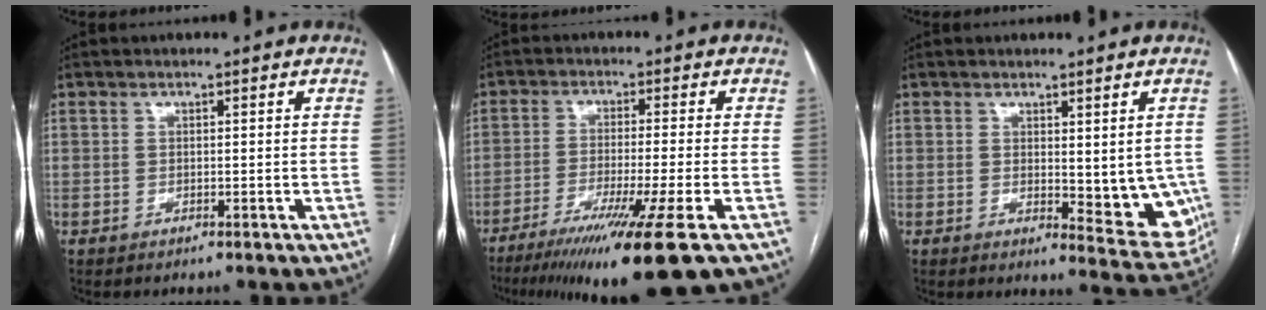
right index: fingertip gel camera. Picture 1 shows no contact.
{"total": 15.4, "force": [-9.9, -1.4, 11.7], "torque": [-0.175, -0.049, -0.159]}
{"total": 8.5, "force": [-0.2, 3.5, 7.7], "torque": [-0.080, -0.022, 0.008]}